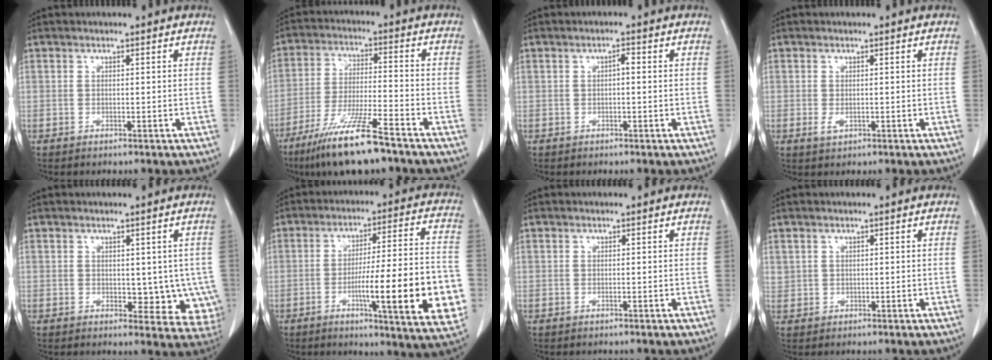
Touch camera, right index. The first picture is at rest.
{"total": 12.7, "force": [-9.1, 0.8, 8.9], "torque": [-0.170, -0.036, -0.163]}
{"total": 1.2, "force": [0.0, 0.4, 1.1], "torque": [-0.018, 0.004, -0.001]}
{"total": 1.3, "force": [-0.3, 0.8, 1.0], "torque": [-0.021, -0.004, -0.001]}
{"total": 7.5, "force": [-0.3, 4.5, 6.0], "torque": [-0.046, -0.007, 0.005]}
{"total": 19.1, "force": [-5.0, 1.5, 18.4], "torque": [-0.220, 0.002, -0.065]}
{"total": 0.0}
{"total": 1.5, "force": [0.6, 1.3, 0.3], "torque": [0.003, 0.007, 0.011]}